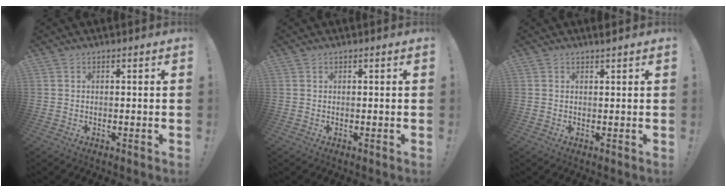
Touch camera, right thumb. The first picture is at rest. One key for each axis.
{"total": 0.0}
{"total": 1.1, "fx": 1.0, "fy": -0.2, "fz": 0.6, "tx": -0.009, "ty": -0.002, "tz": 0.017}